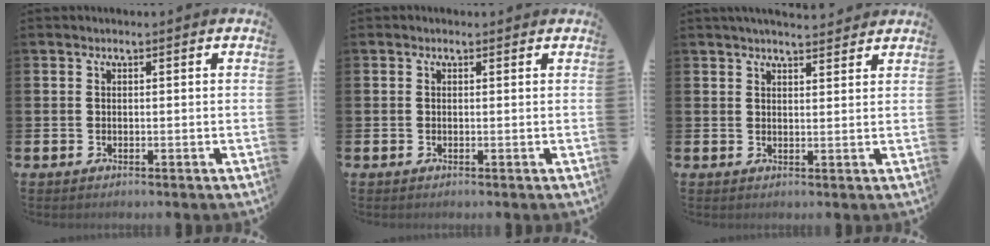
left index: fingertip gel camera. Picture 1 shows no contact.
{"total": 0.0}
{"total": 3.2, "force": [3.1, 0.2, 0.5], "torque": [-0.006, -0.015, 0.054]}